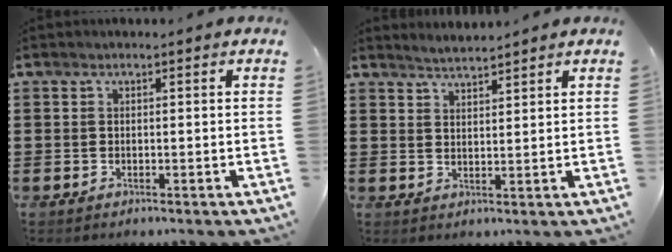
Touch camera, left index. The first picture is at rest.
{"total": 2.5, "force": [2.5, -0.3, 0.1], "torque": [-0.009, -0.005, 0.047]}